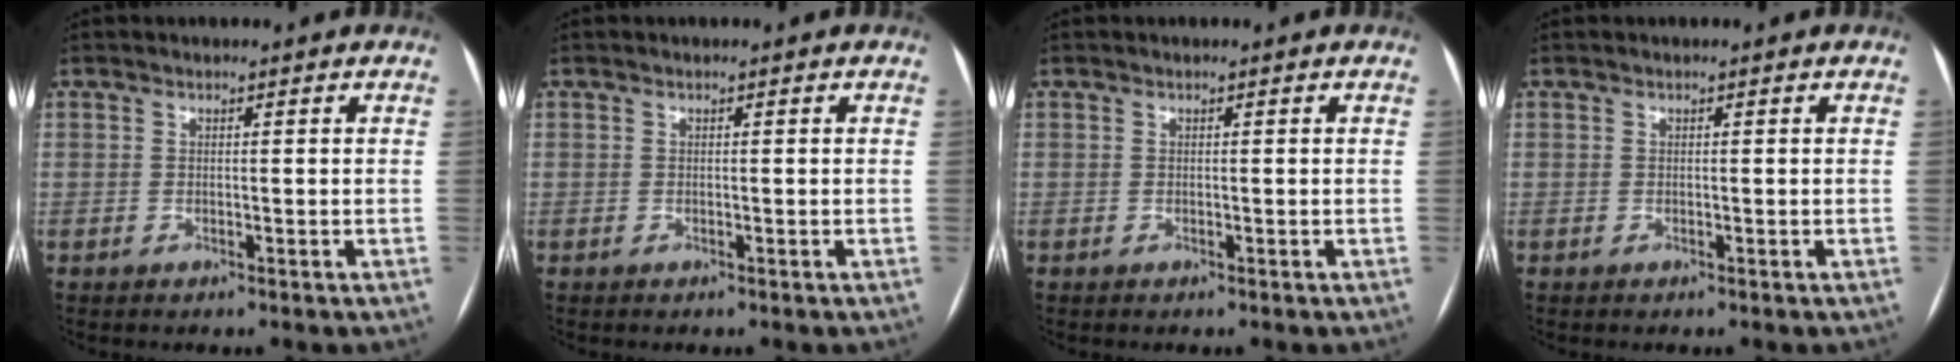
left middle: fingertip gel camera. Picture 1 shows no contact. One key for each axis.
{"total": 0.0}
{"total": 0.0}
{"total": 0.0}